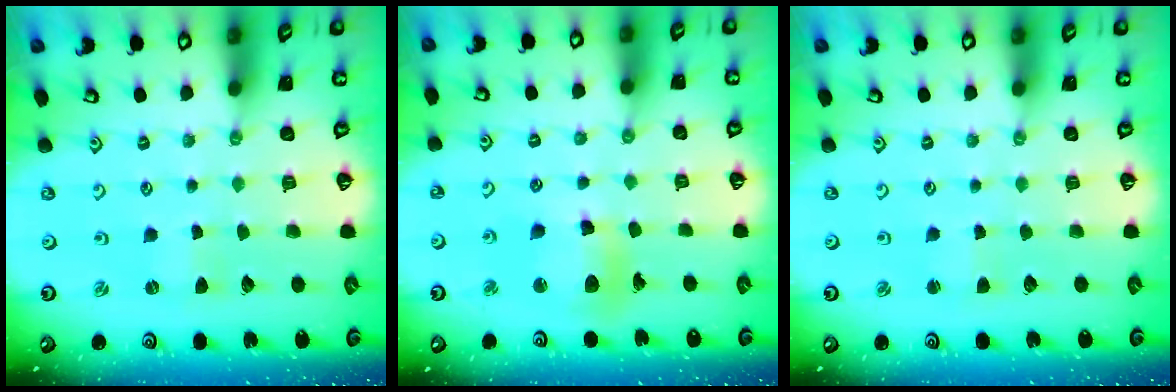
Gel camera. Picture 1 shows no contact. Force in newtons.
{"total": 12.2, "press": 12.1, "slide": 1.4}
{"total": 1.9, "press": 1.9, "slide": 0.3}